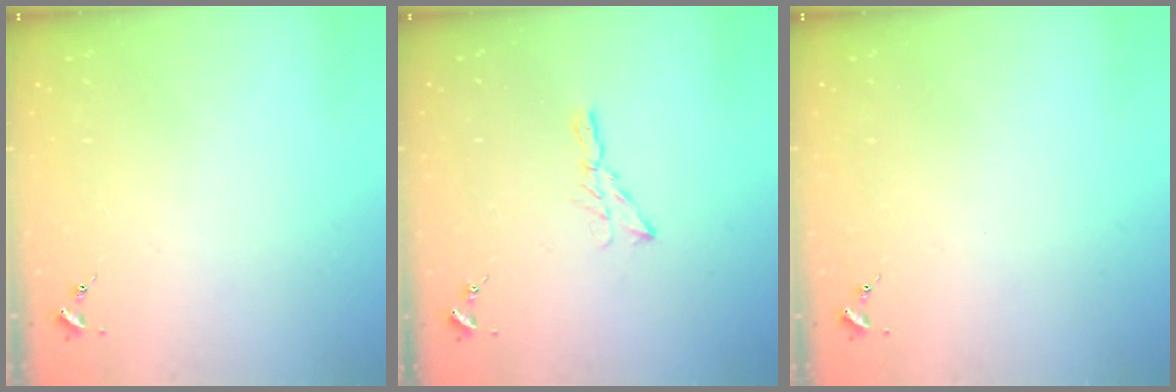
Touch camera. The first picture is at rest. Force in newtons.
{"total": 5.2, "press": 5.2, "slide": 0.5}
{"total": 0.0}